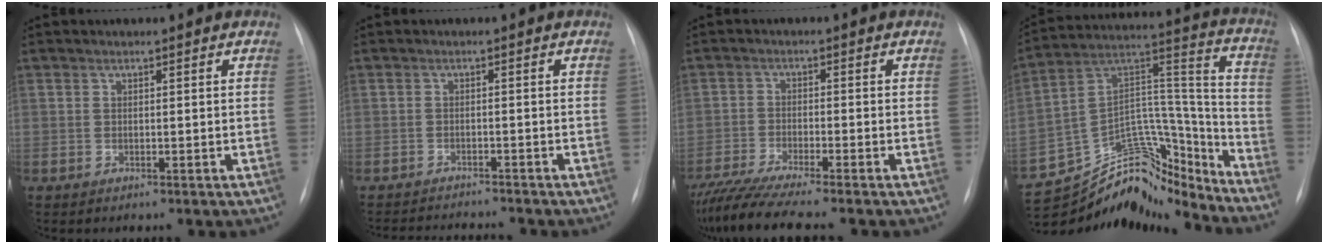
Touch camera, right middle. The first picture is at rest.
{"total": 7.0, "force": [-6.8, 0.0, 1.5], "torque": [-0.018, -0.005, -0.100]}
{"total": 10.2, "force": [-8.8, -0.9, 5.0], "torque": [-0.083, -0.026, -0.146]}
{"total": 19.2, "force": [-18.2, 5.3, 3.2], "torque": [-0.047, 0.094, -0.290]}